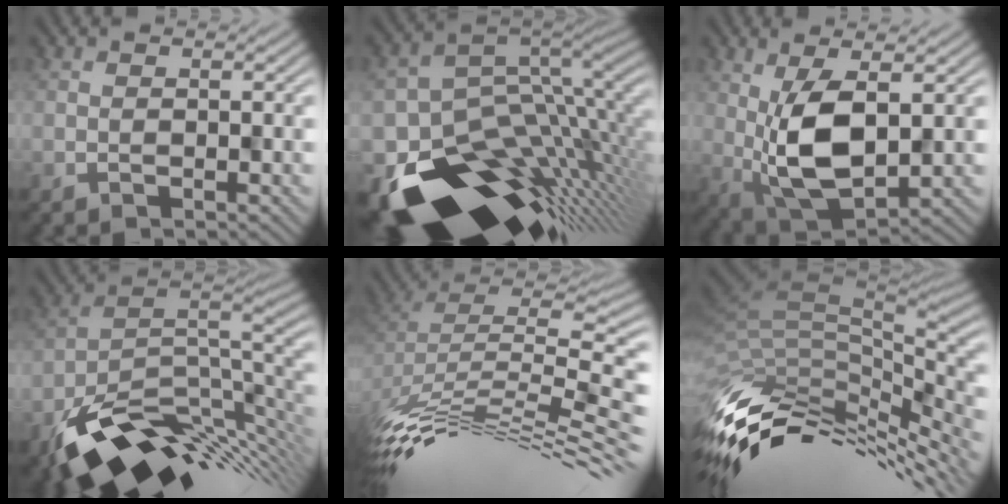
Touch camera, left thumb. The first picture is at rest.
{"total": 15.4, "force": [-6.7, 8.3, 11.0], "torque": [-0.208, -0.032, -0.089]}
{"total": 9.0, "force": [1.3, 4.1, 7.9], "torque": [-0.164, -0.004, 0.033]}
{"total": 13.4, "force": [-5.8, 6.7, 10.1], "torque": [-0.175, -0.031, -0.089]}
{"total": 13.0, "force": [-5.2, 4.5, 11.0], "torque": [-0.221, -0.003, -0.084]}
{"total": 14.2, "force": [-5.4, 6.9, 11.1], "torque": [-0.263, -0.029, -0.081]}